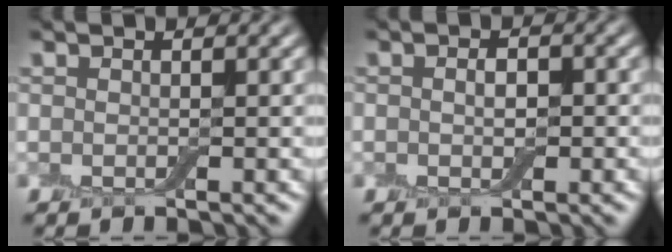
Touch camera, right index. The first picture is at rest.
{"total": 1.5, "force": [-0.1, 0.9, 1.2], "torque": [-0.018, 0.000, 0.000]}